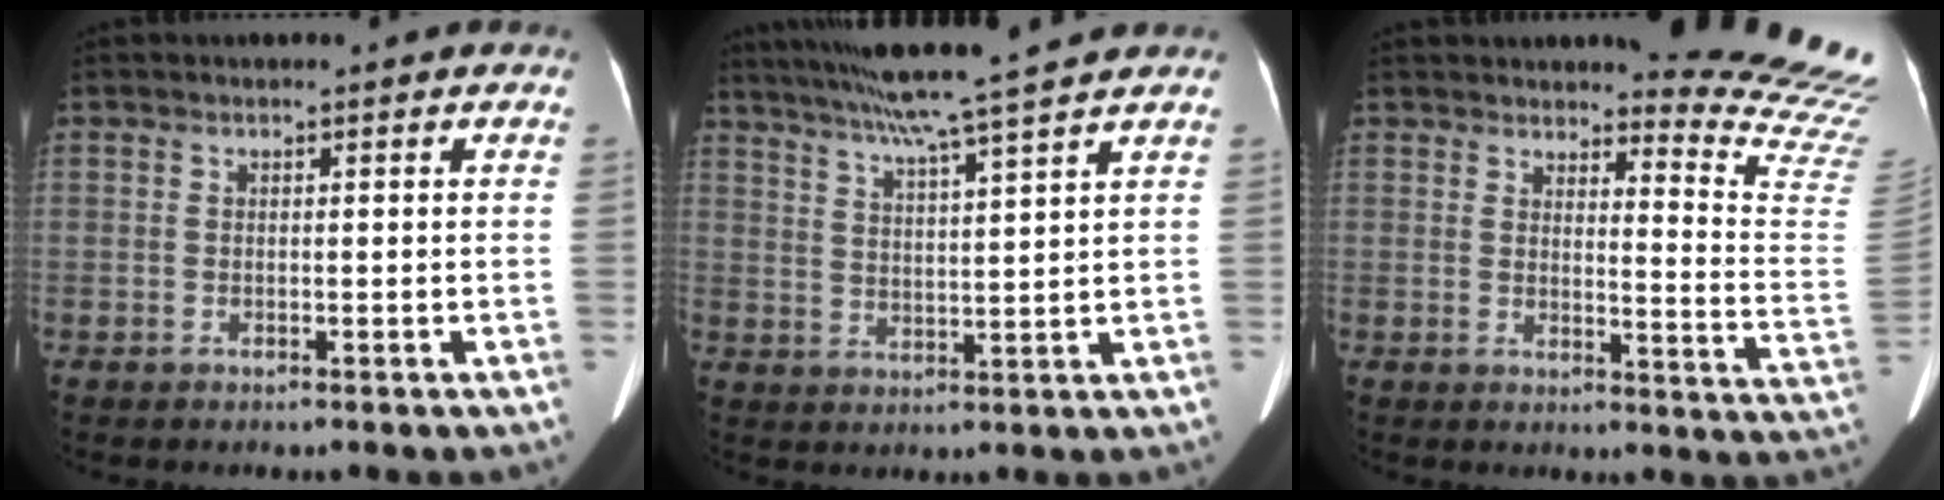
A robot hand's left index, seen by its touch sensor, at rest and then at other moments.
{"total": 12.7, "force": [10.7, -1.8, 6.6], "torque": [-0.114, 0.011, 0.163]}
{"total": 15.5, "force": [15.1, -1.0, 3.1], "torque": [-0.026, -0.155, 0.147]}